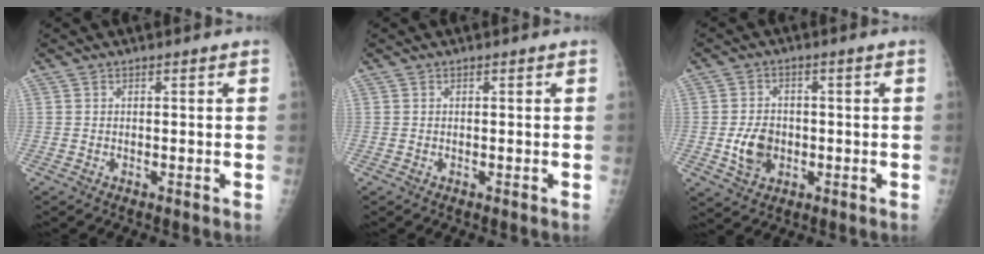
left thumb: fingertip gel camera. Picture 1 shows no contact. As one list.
[{"total": 0.0}, {"total": 6.2, "force": [-1.3, 4.7, 3.8], "torque": [-0.052, 0.006, -0.019]}]